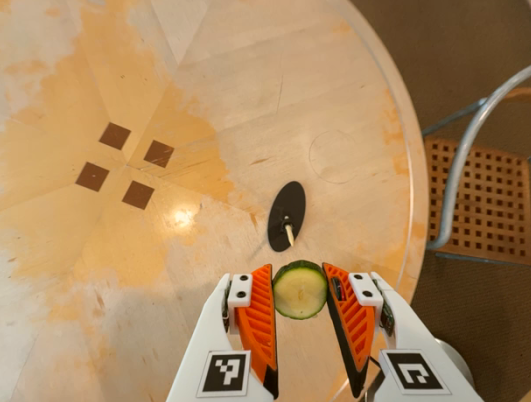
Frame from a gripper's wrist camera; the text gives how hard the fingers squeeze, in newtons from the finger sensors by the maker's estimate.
{"total": 9.0, "left": 9.1, "right": 8.9}